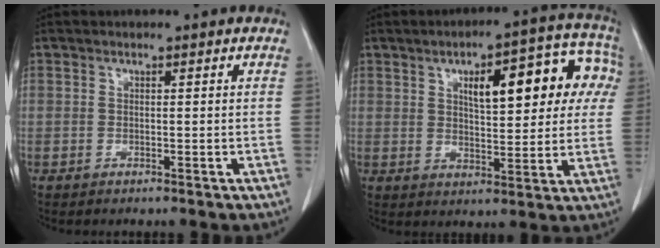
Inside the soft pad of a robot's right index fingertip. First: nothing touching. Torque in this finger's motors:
{"motor_torque": [1.16, 0.98, 0.29, 0.11]}